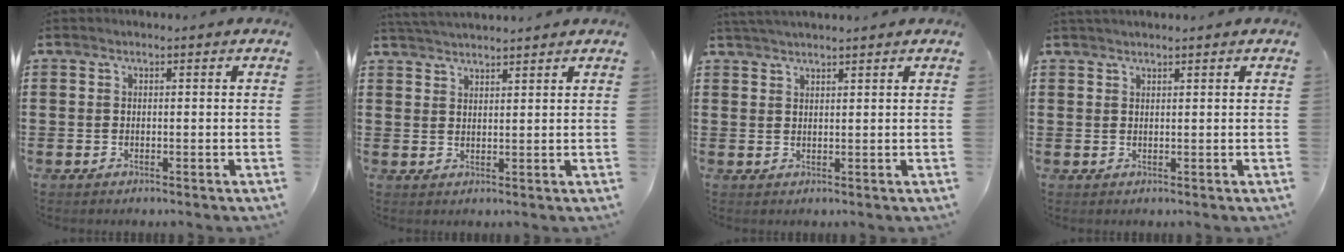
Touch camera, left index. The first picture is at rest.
{"total": 2.8, "force": [2.8, -0.3, 0.3], "torque": [-0.012, -0.004, 0.054]}
{"total": 1.9, "force": [1.8, -0.2, 0.4], "torque": [-0.012, 0.003, 0.036]}
{"total": 1.1, "force": [1.0, 0.0, 0.4], "torque": [-0.009, 0.000, 0.020]}